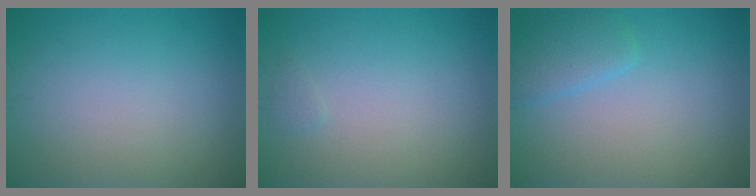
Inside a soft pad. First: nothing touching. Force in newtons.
{"total": 0.5, "press": 0.5, "slide": 0.1}
{"total": 2.3, "press": 2.3, "slide": 0.2}